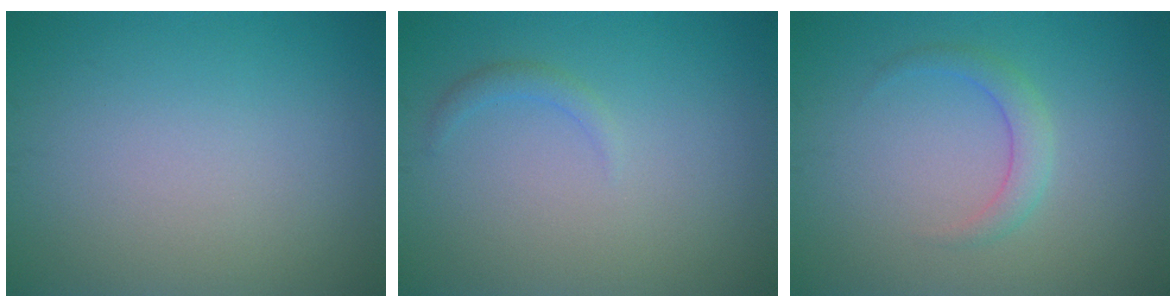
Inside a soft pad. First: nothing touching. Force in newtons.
{"total": 1.0, "press": 1.0, "slide": 0.0}
{"total": 1.9, "press": 1.9, "slide": 0.1}